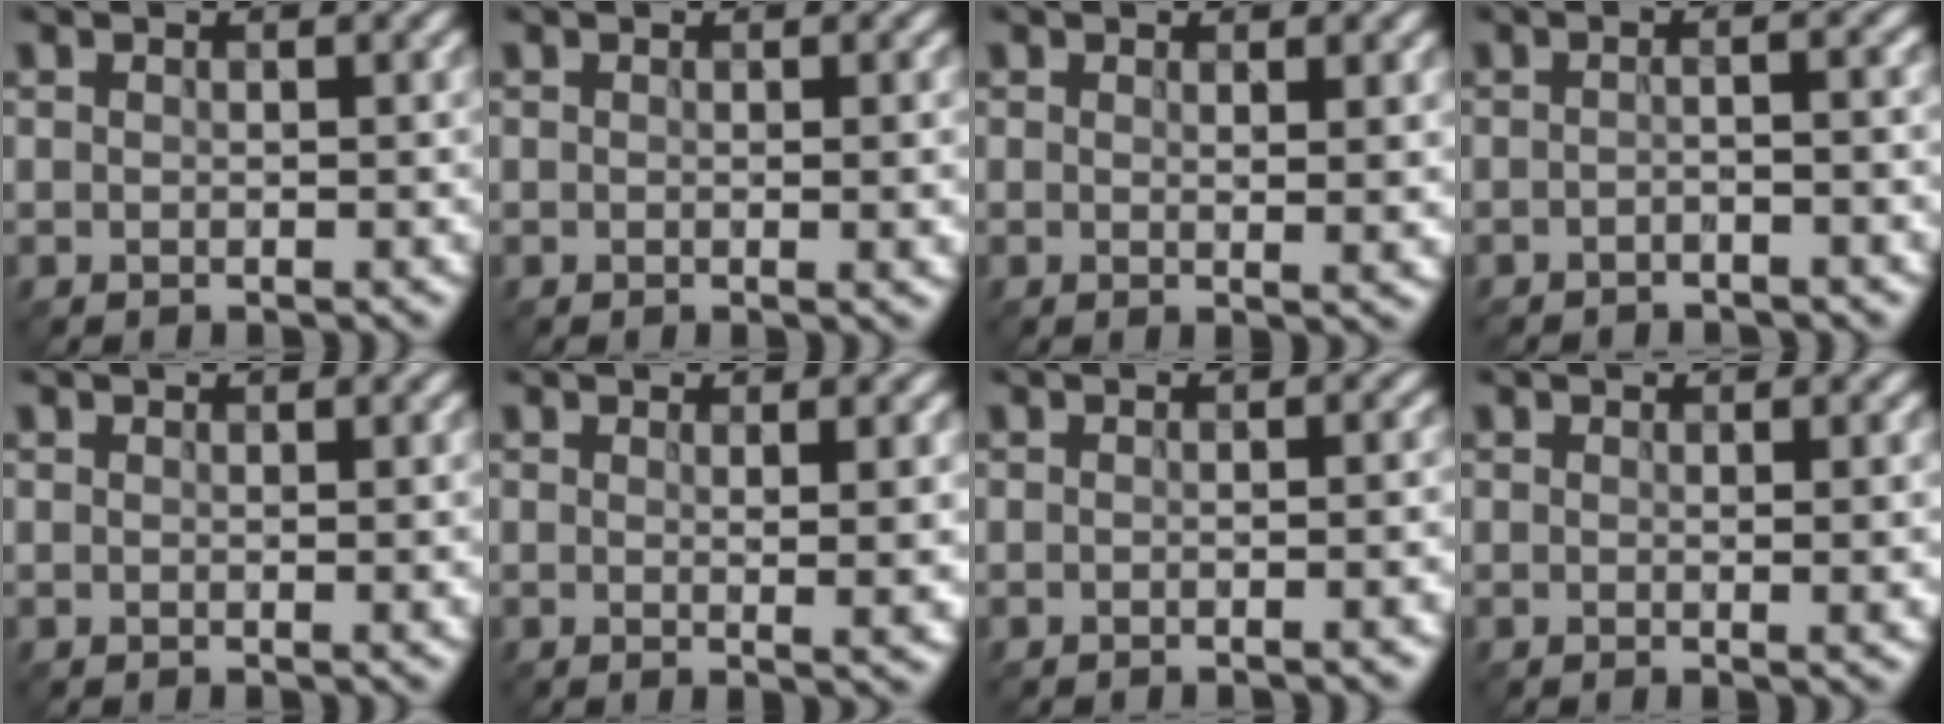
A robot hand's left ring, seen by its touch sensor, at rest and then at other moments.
{"total": 2.3, "force": [0.0, 0.7, 2.2], "torque": [-0.021, 0.000, -0.004]}
{"total": 2.5, "force": [0.6, 0.7, 2.4], "torque": [-0.028, -0.002, 0.006]}
{"total": 3.1, "force": [-1.2, 0.9, 2.7], "torque": [-0.026, 0.002, -0.031]}
{"total": 1.3, "force": [0.3, 0.4, 1.2], "torque": [-0.009, 0.002, 0.001]}
{"total": 4.5, "force": [0.6, 1.3, 4.3], "torque": [-0.047, 0.001, 0.007]}
{"total": 3.8, "force": [-1.0, 1.6, 3.3], "torque": [-0.004, 0.013, -0.028]}
{"total": 2.9, "force": [0.1, 0.8, 2.8], "torque": [-0.028, 0.000, -0.001]}